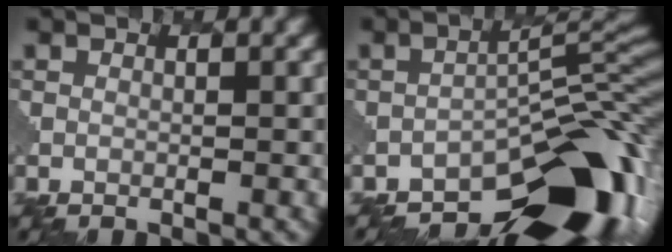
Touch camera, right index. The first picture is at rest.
{"total": 12.3, "force": [-8.3, 4.5, 7.8], "torque": [-0.086, -0.003, -0.135]}